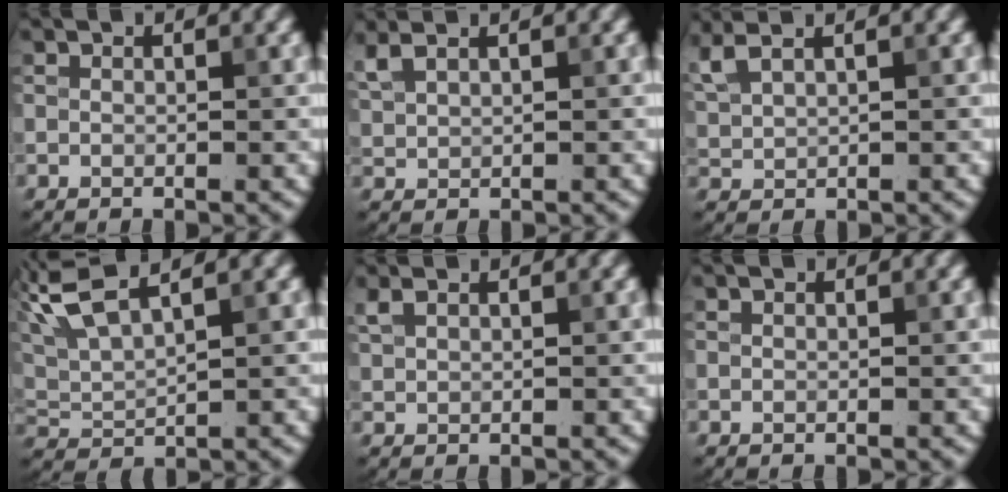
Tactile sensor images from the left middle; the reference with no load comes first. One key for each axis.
{"total": 2.1, "fx": 1.6, "fy": 0.7, "fz": 1.1, "tx": -0.031, "ty": 0.007, "tz": 0.041}
{"total": 3.3, "fx": 2.3, "fy": 1.1, "fz": 2.1, "tx": -0.064, "ty": 0.019, "tz": 0.049}
{"total": 4.5, "fx": 3.3, "fy": 0.9, "fz": 2.9, "tx": -0.070, "ty": 0.020, "tz": 0.068}
{"total": 1.3, "fx": 1.0, "fy": 0.5, "fz": 0.7, "tx": -0.019, "ty": 0.002, "tz": 0.024}
{"total": 0.0}